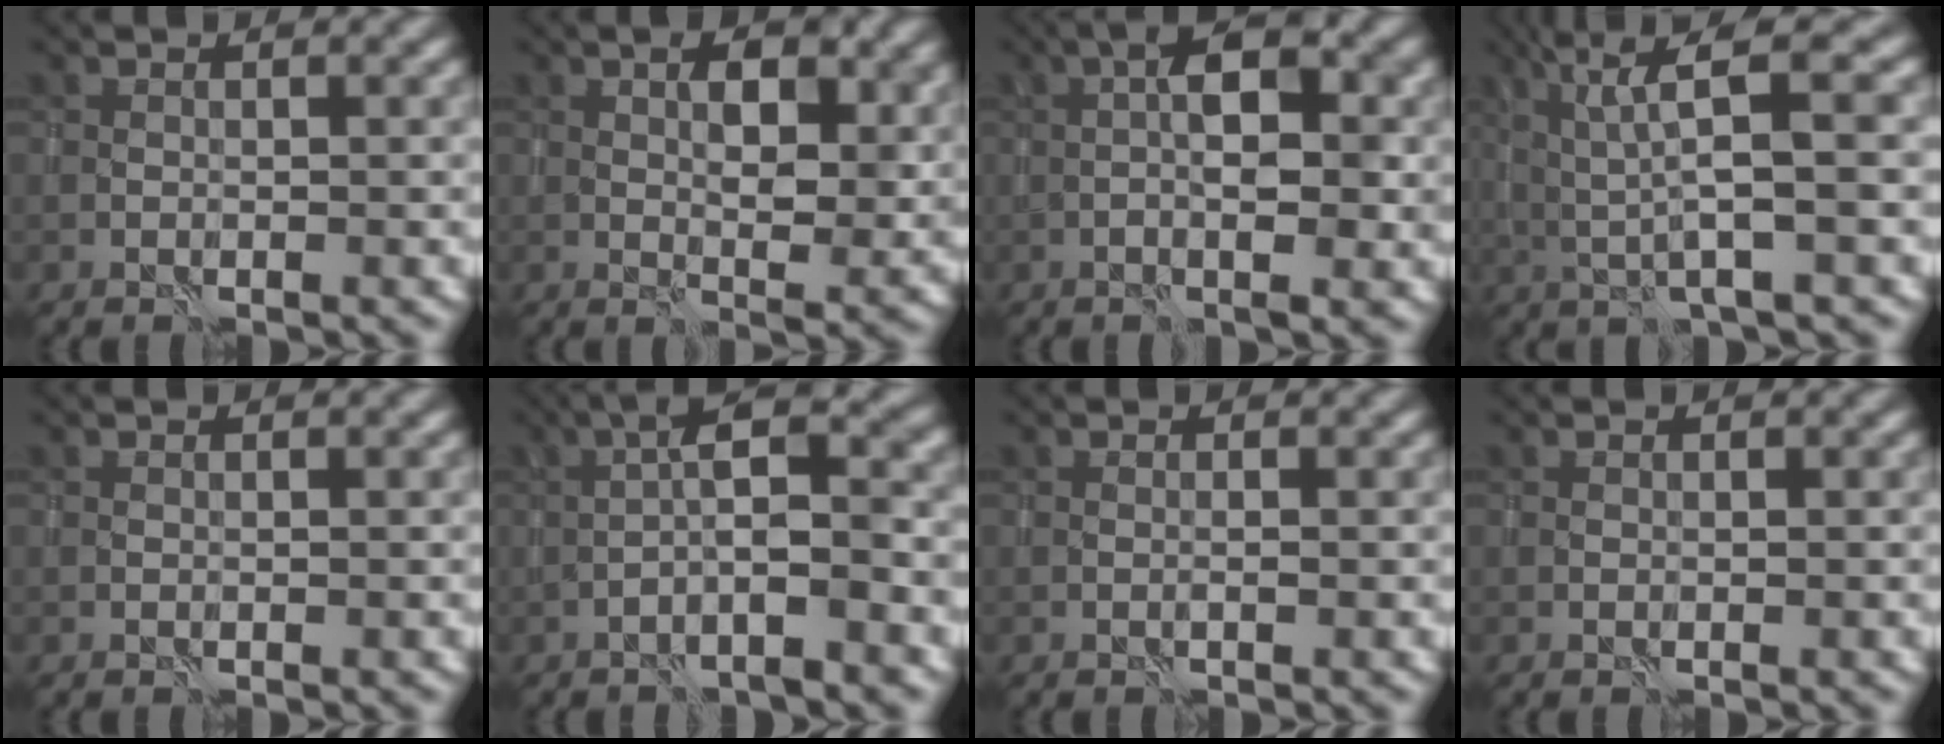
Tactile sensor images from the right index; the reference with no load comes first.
{"total": 5.3, "force": [1.8, 2.4, 4.4], "torque": [-0.060, -0.006, 0.031]}
{"total": 5.4, "force": [0.2, 1.6, 5.1], "torque": [-0.082, 0.007, -0.004]}
{"total": 5.6, "force": [1.9, 0.6, 5.3], "torque": [-0.106, 0.005, 0.037]}
{"total": 0.0}
{"total": 5.1, "force": [-1.2, 0.7, 4.9], "torque": [-0.078, 0.020, -0.028]}
{"total": 0.0}
{"total": 0.0}